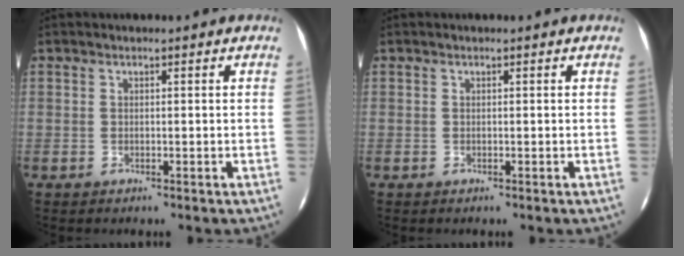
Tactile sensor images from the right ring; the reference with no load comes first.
{"total": 0.0}